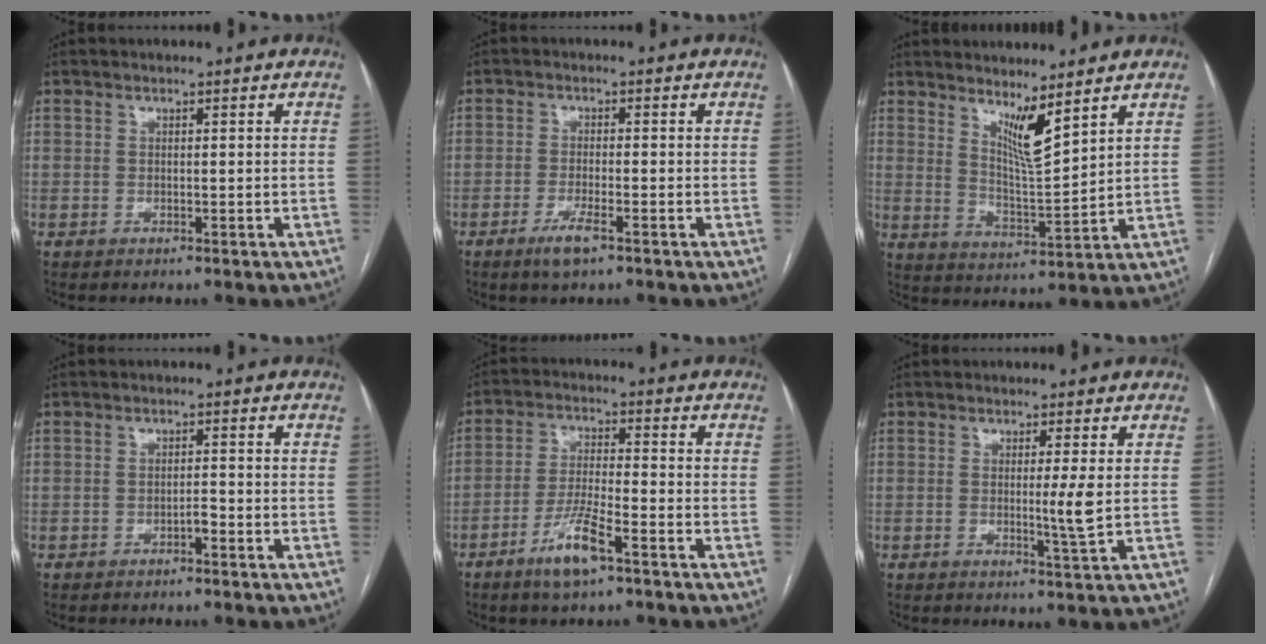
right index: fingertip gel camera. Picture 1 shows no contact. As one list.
[{"total": 3.6, "force": [-2.3, 0.5, 2.8], "torque": [-0.059, -0.006, -0.042]}, {"total": 6.3, "force": [4.5, 0.0, 4.4], "torque": [-0.083, -0.026, 0.090]}, {"total": 1.2, "force": [-0.8, 0.2, 0.9], "torque": [-0.014, 0.002, -0.014]}, {"total": 7.4, "force": [-4.5, 0.9, 5.8], "torque": [-0.118, -0.007, -0.085]}, {"total": 3.4, "force": [0.1, -0.7, 3.3], "torque": [-0.058, -0.010, 0.002]}]